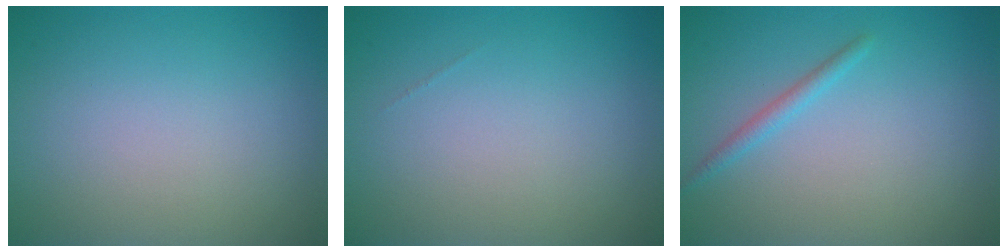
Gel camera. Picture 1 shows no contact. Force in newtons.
{"total": 0.0}
{"total": 1.3, "press": 1.2, "slide": 0.1}